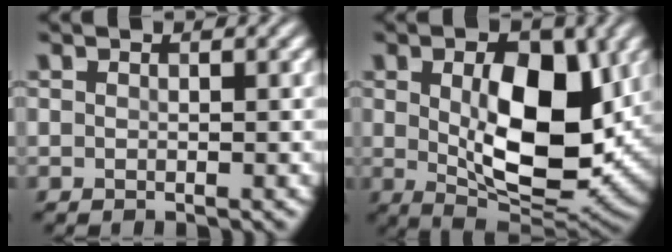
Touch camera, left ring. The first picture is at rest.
{"total": 10.0, "force": [1.1, 5.1, 8.5], "torque": [-0.132, -0.006, 0.025]}